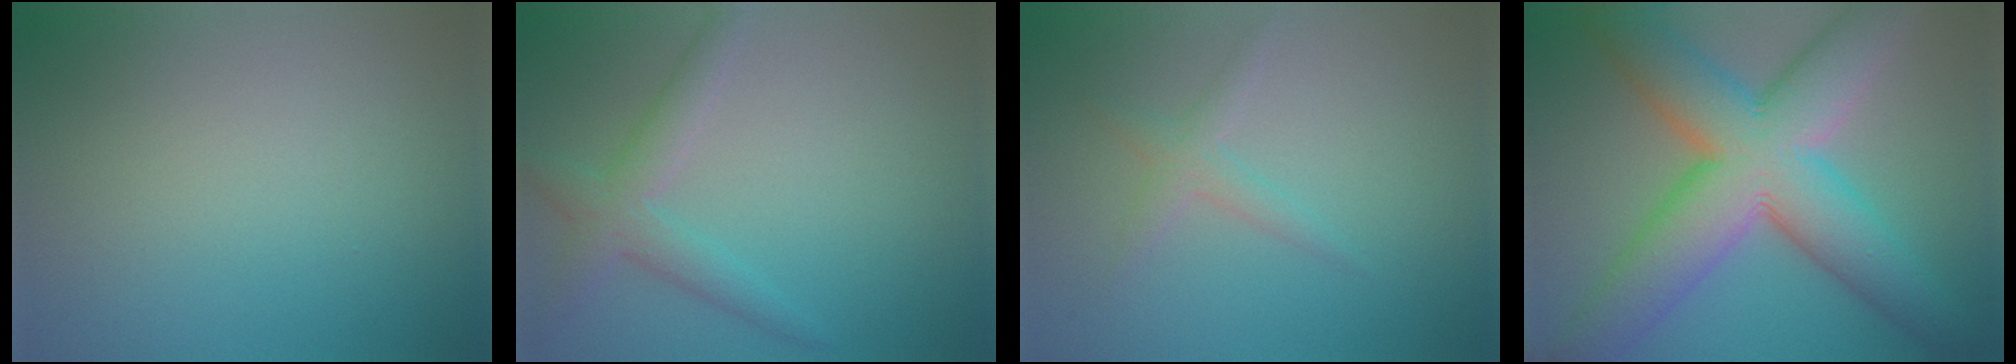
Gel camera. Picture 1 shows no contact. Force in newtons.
{"total": 3.3, "press": 3.2, "slide": 0.3}
{"total": 1.8, "press": 1.8, "slide": 0.1}
{"total": 13.3, "press": 13.3, "slide": 0.6}